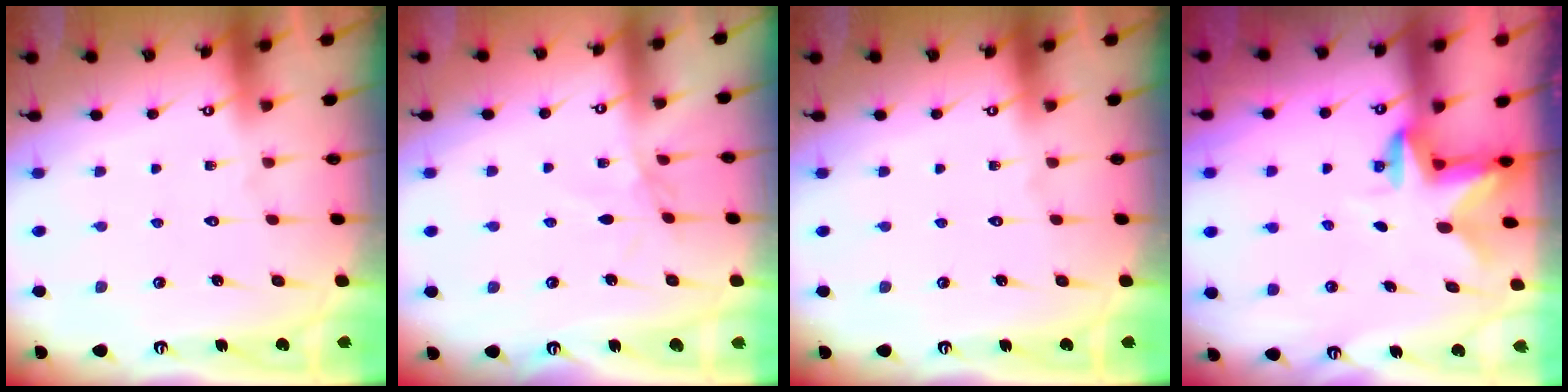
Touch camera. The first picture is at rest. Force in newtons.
{"total": 1.7, "press": 1.7, "slide": 0.4}
{"total": 0.0}
{"total": 2.7, "press": 2.6, "slide": 0.5}